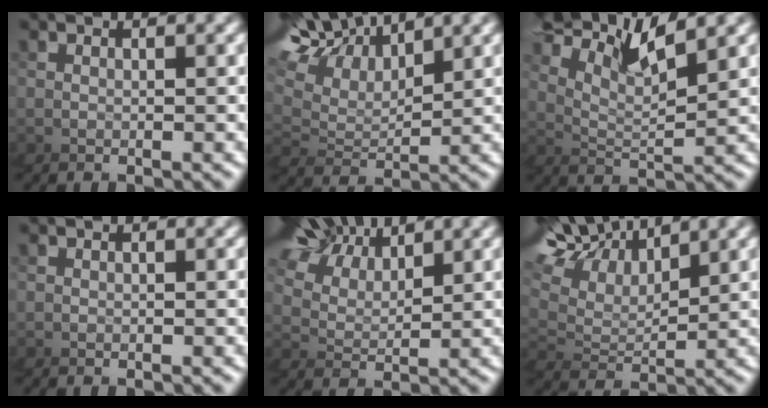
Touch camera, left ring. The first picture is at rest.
{"total": 4.5, "force": [3.9, 1.8, 1.5], "torque": [-0.075, 0.034, 0.040]}
{"total": 4.7, "force": [4.5, -1.3, 0.7], "torque": [-0.073, 0.045, 0.055]}
{"total": 0.0}
{"total": 4.1, "force": [3.8, 1.1, -0.9], "torque": [-0.027, 0.025, 0.043]}
{"total": 4.4, "force": [3.9, 1.6, 1.1], "torque": [-0.069, 0.035, 0.040]}